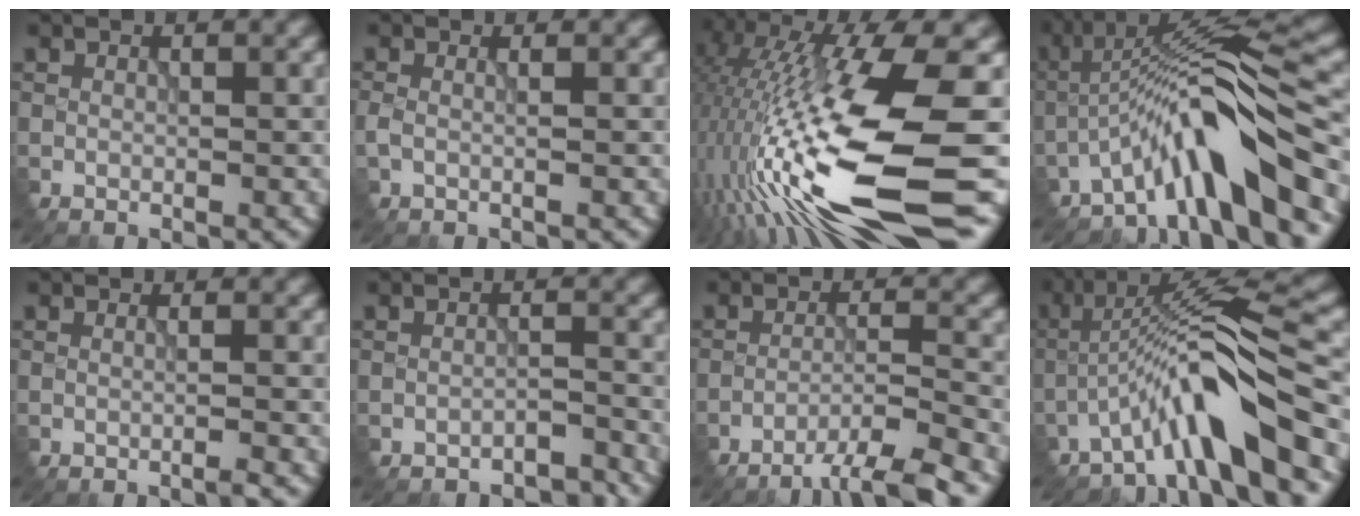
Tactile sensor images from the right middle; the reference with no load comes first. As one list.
[{"total": 1.2, "force": [0.0, 0.5, 1.1], "torque": [-0.021, 0.003, -0.001]}, {"total": 18.2, "force": [-4.5, 4.3, 17.0], "torque": [-0.350, -0.005, -0.073]}, {"total": 8.9, "force": [-5.4, 1.1, 7.0], "torque": [-0.114, 0.021, -0.098]}, {"total": 1.1, "force": [-0.2, 0.3, 1.0], "torque": [-0.015, 0.002, -0.011]}, {"total": 2.0, "force": [-1.9, 0.3, 0.5], "torque": [-0.005, 0.005, -0.033]}, {"total": 5.5, "force": [-4.2, 0.5, 3.5], "torque": [-0.050, 0.003, -0.074]}, {"total": 8.2, "force": [-4.8, 0.8, 6.6], "torque": [-0.113, 0.022, -0.089]}]